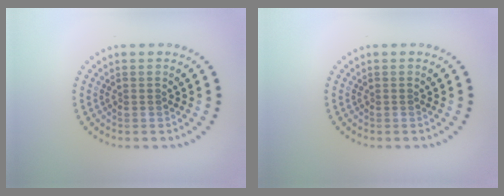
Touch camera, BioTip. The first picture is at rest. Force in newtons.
{"total": 0.0}